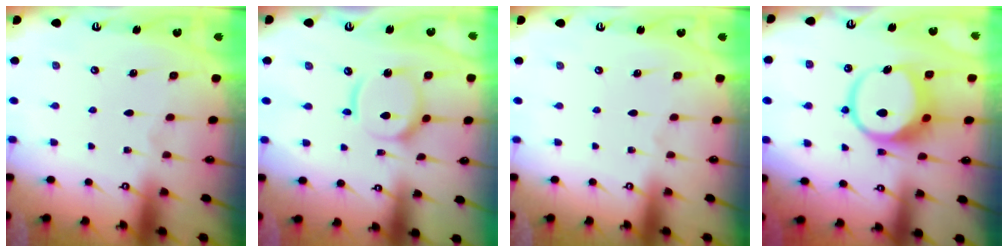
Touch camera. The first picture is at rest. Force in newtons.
{"total": 12.4, "press": 12.3, "slide": 1.5}
{"total": 0.0}
{"total": 11.0, "press": 10.9, "slide": 1.5}